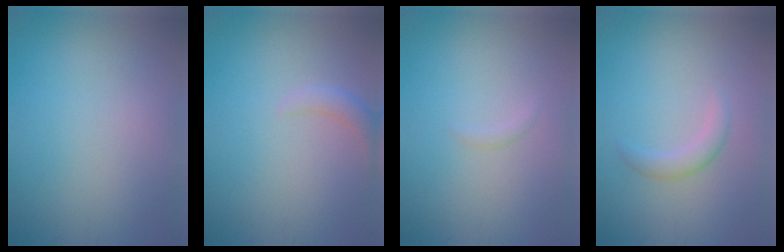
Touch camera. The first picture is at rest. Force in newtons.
{"total": 1.6, "press": 1.6, "slide": 0.3}
{"total": 0.5, "press": 0.5, "slide": 0.0}
{"total": 1.6, "press": 1.6, "slide": 0.1}